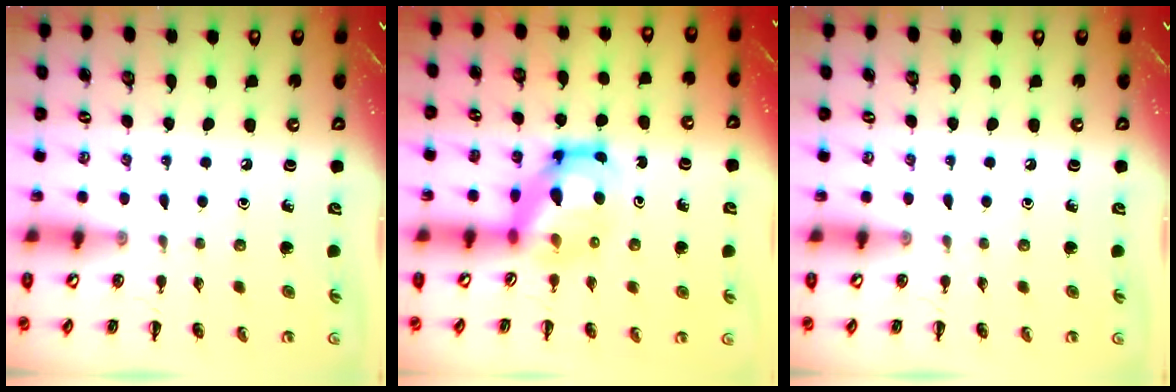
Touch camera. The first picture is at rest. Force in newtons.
{"total": 6.4, "press": 6.3, "slide": 1.4}
{"total": 0.0}